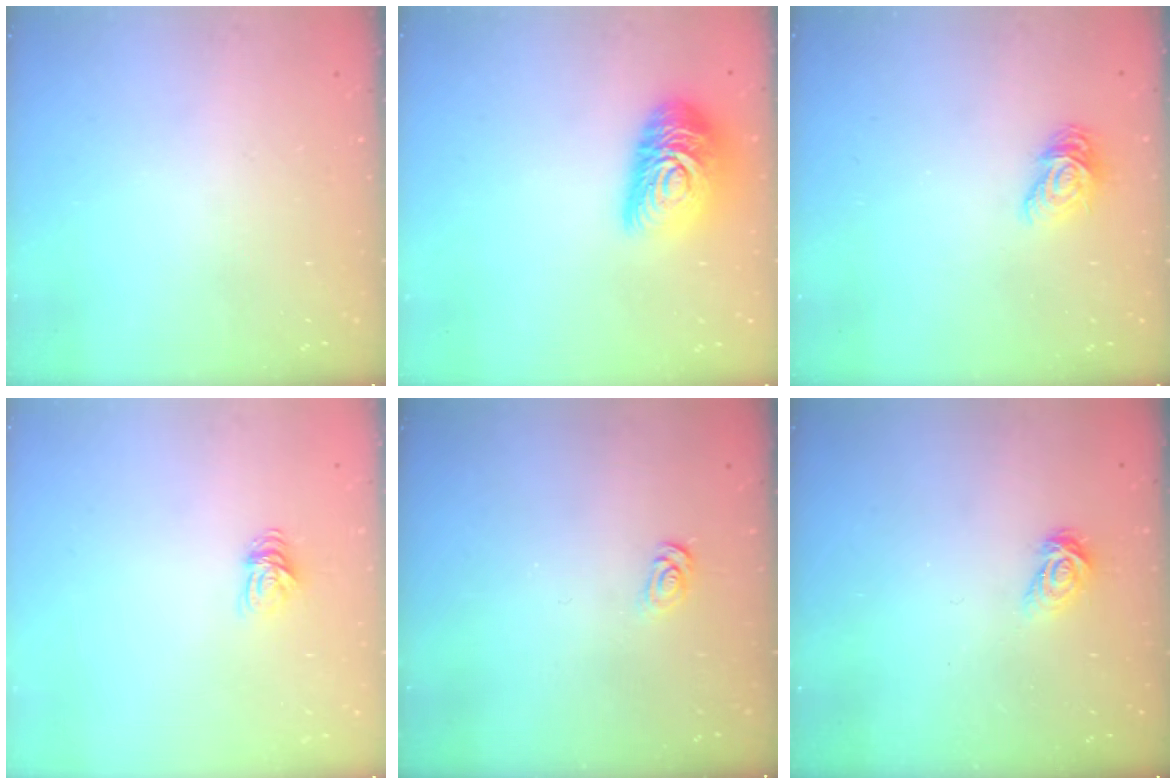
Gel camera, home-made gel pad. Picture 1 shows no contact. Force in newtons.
{"total": 15.5, "press": 15.5, "slide": 0.9}
{"total": 9.4, "press": 9.4, "slide": 0.3}
{"total": 6.3, "press": 6.3, "slide": 0.6}
{"total": 2.5, "press": 2.4, "slide": 0.3}
{"total": 3.5, "press": 3.5, "slide": 0.4}